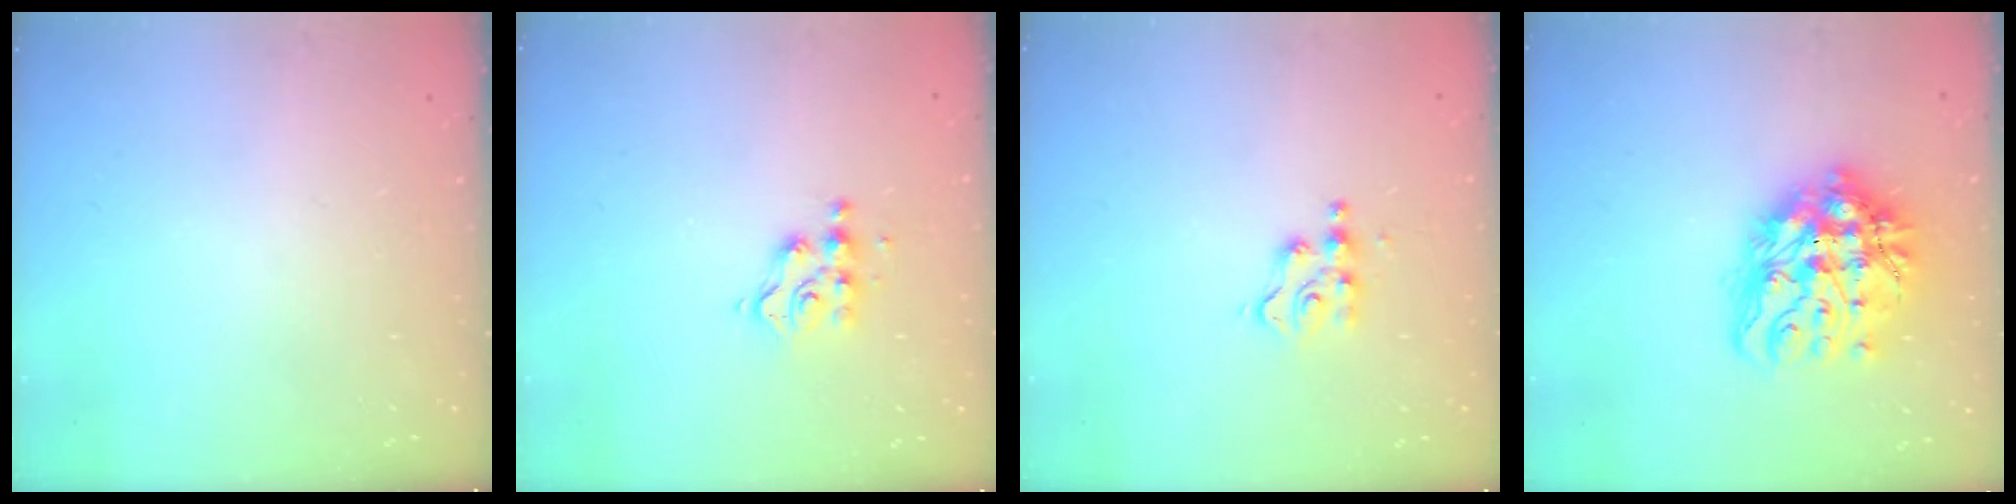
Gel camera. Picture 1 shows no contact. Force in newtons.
{"total": 5.5, "press": 5.5, "slide": 0.3}
{"total": 4.2, "press": 4.1, "slide": 0.5}
{"total": 17.9, "press": 17.8, "slide": 2.1}